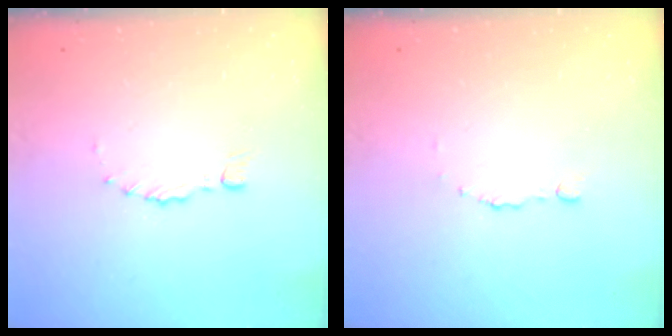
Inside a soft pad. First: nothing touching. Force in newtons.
{"total": 1.7, "press": 1.7, "slide": 0.2}